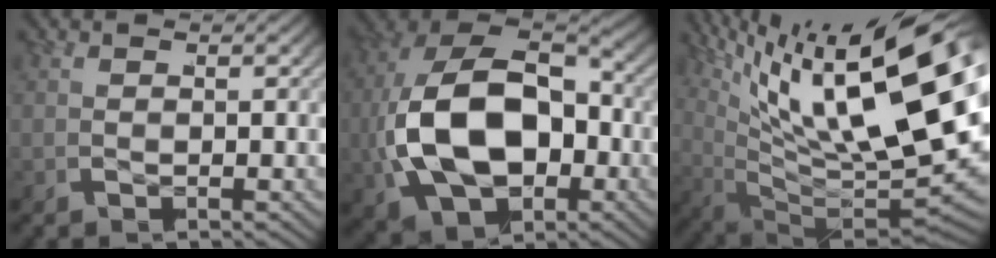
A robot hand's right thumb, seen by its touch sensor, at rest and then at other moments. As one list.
[{"total": 17.8, "force": [-1.1, 12.1, 13.0], "torque": [-0.314, -0.056, 0.012]}, {"total": 20.3, "force": [3.6, 10.8, 16.8], "torque": [-0.285, -0.034, 0.075]}]